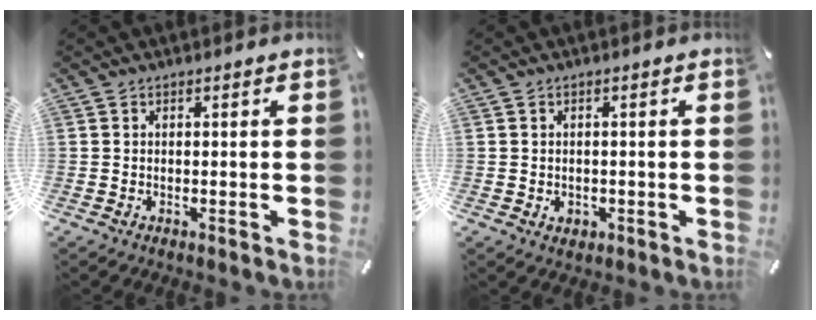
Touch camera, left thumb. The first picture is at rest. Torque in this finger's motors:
{"motor_torque": [-0.01, 0.01, -0.01, 0.03, -0.01]}